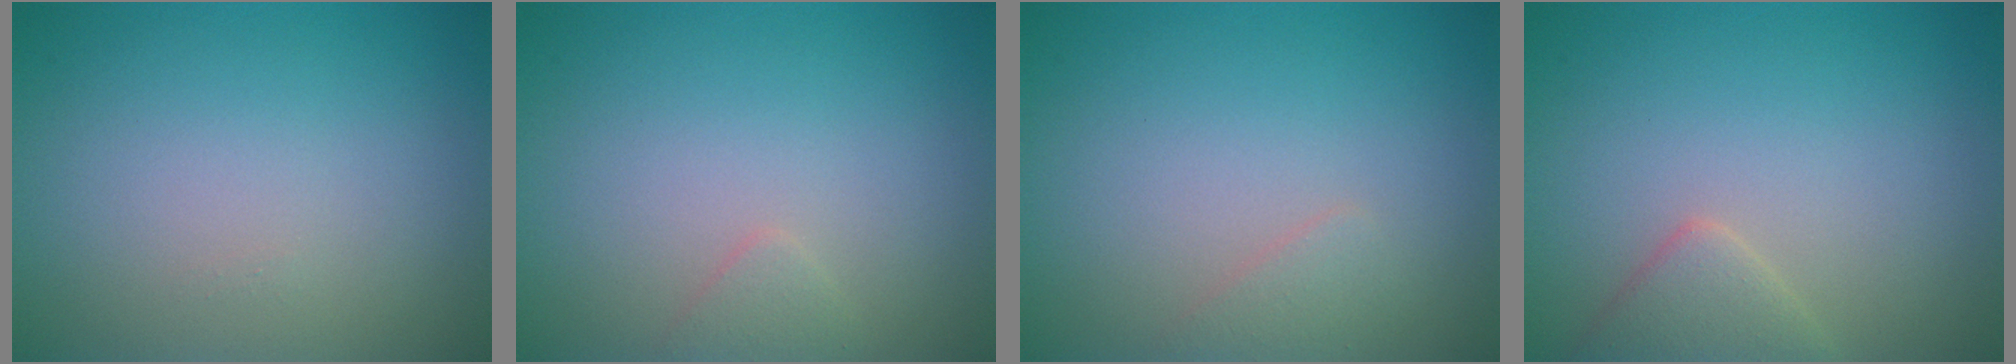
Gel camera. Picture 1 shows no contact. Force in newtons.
{"total": 0.8, "press": 0.8, "slide": 0.1}
{"total": 0.9, "press": 0.9, "slide": 0.1}
{"total": 2.3, "press": 2.3, "slide": 0.1}